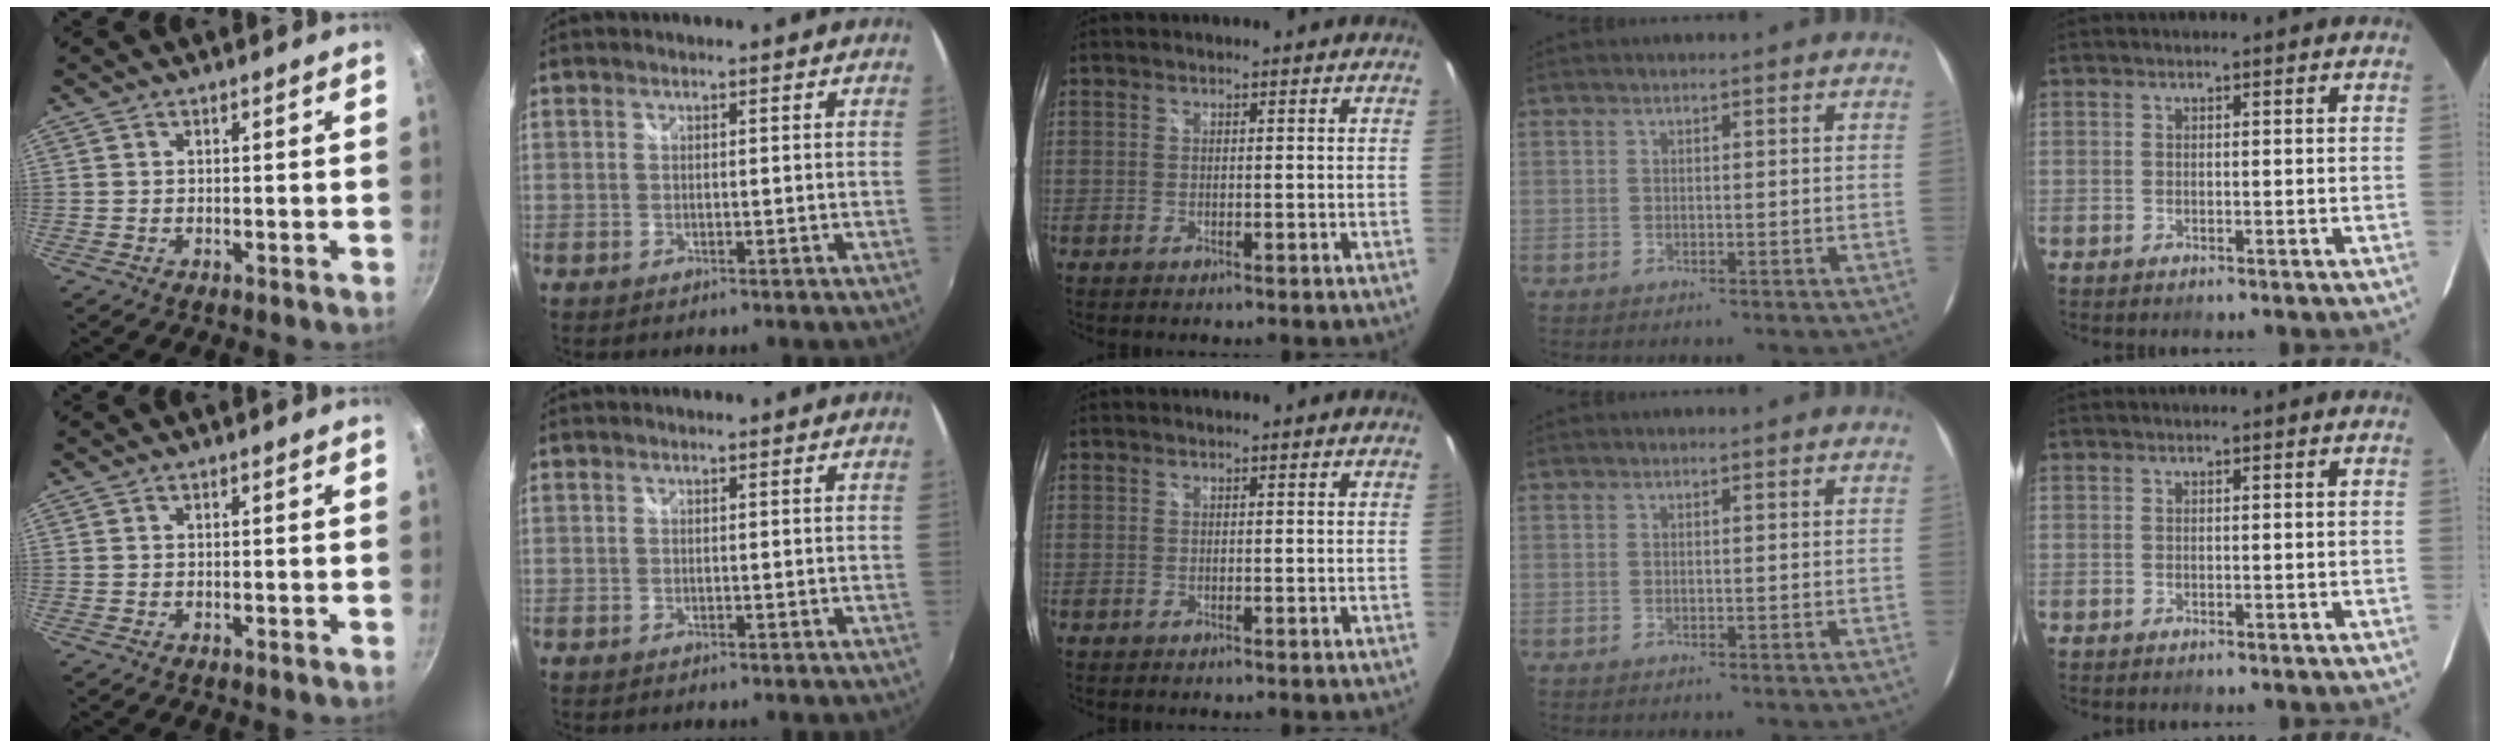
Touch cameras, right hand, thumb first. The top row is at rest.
{}